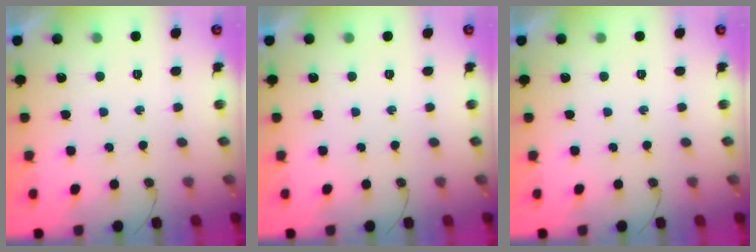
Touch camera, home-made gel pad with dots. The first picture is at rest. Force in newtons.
{"total": 0.0}
{"total": 0.0}